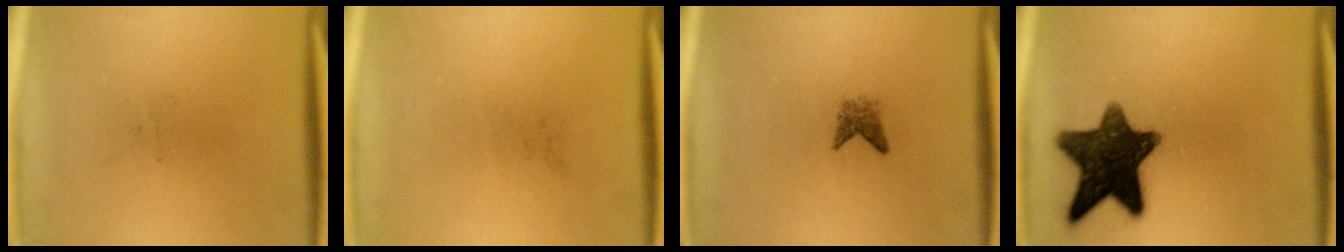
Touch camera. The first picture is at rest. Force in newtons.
{"total": 0.0}
{"total": 1.6}
{"total": 13.9}